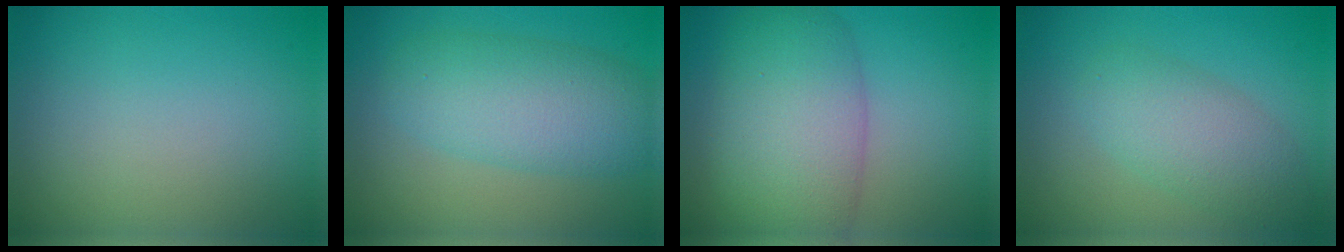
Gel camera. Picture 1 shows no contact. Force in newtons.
{"total": 6.3, "press": 6.3, "slide": 0.5}
{"total": 8.7, "press": 8.7, "slide": 0.5}
{"total": 4.3, "press": 4.3, "slide": 0.1}